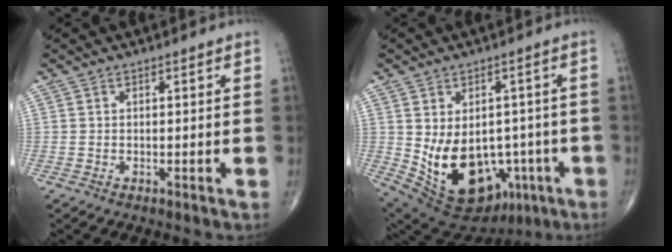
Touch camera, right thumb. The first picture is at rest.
{"total": 17.8, "force": [-4.1, 12.3, 12.2], "torque": [-0.189, 0.011, -0.027]}